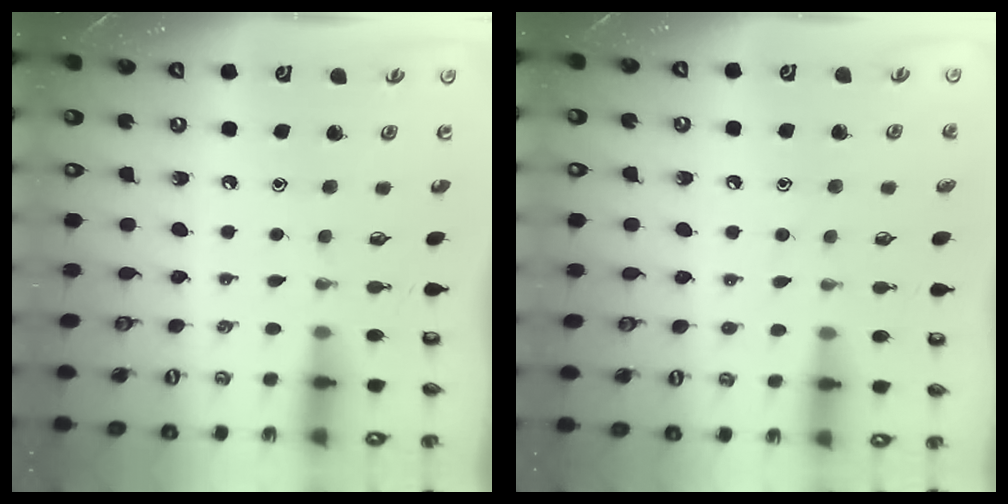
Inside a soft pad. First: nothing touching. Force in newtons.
{"total": 8.3, "press": 8.2, "slide": 0.9}